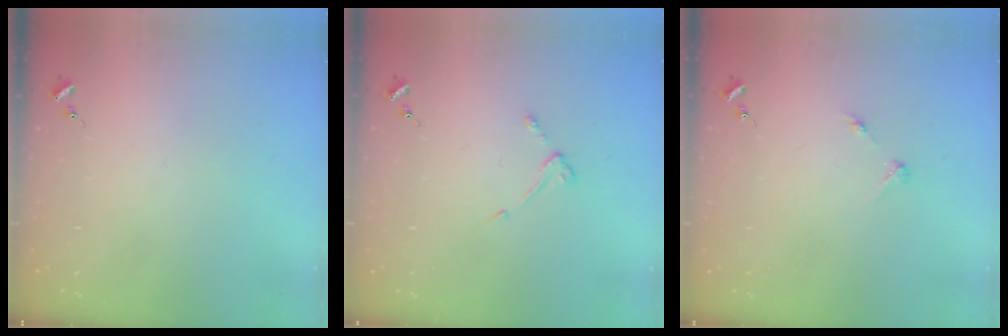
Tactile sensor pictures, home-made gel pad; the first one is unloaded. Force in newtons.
{"total": 3.7, "press": 3.7, "slide": 0.5}
{"total": 2.8, "press": 2.8, "slide": 0.3}